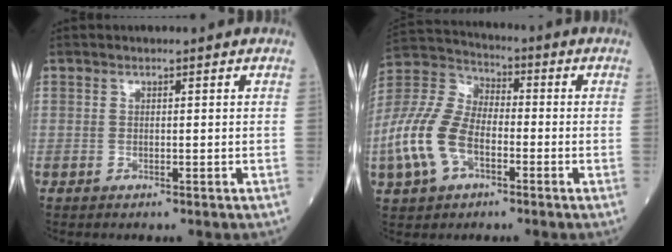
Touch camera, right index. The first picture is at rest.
{"total": 12.9, "force": [-4.1, 7.5, 9.6], "torque": [-0.240, 0.015, -0.082]}